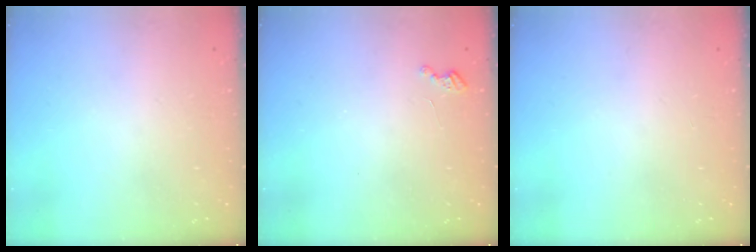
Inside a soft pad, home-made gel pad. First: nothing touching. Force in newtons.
{"total": 2.7, "press": 2.7, "slide": 0.4}
{"total": 0.0}